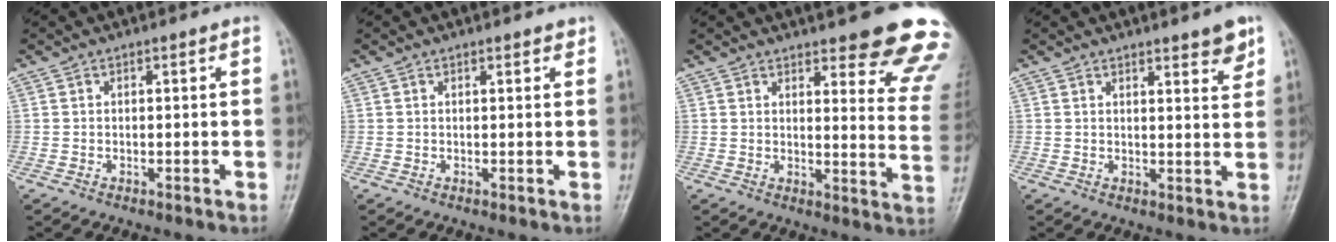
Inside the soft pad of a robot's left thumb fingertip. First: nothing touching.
{"total": 1.4, "force": [1.1, 0.5, 0.5], "torque": [-0.002, -0.004, 0.013]}
{"total": 18.2, "force": [14.8, 4.0, 9.9], "torque": [-0.083, -0.102, 0.158]}
{"total": 4.6, "force": [3.3, 1.0, 3.0], "torque": [-0.028, -0.024, 0.043]}